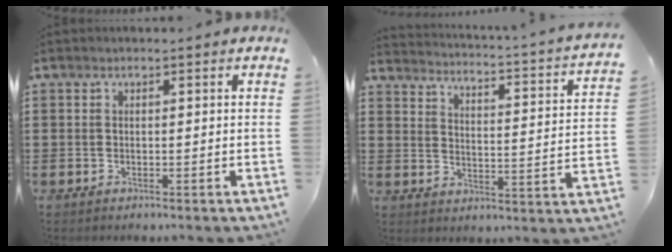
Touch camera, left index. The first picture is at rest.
{"total": 1.8, "force": [1.4, -0.7, 0.9], "torque": [-0.032, -0.029, 0.008]}